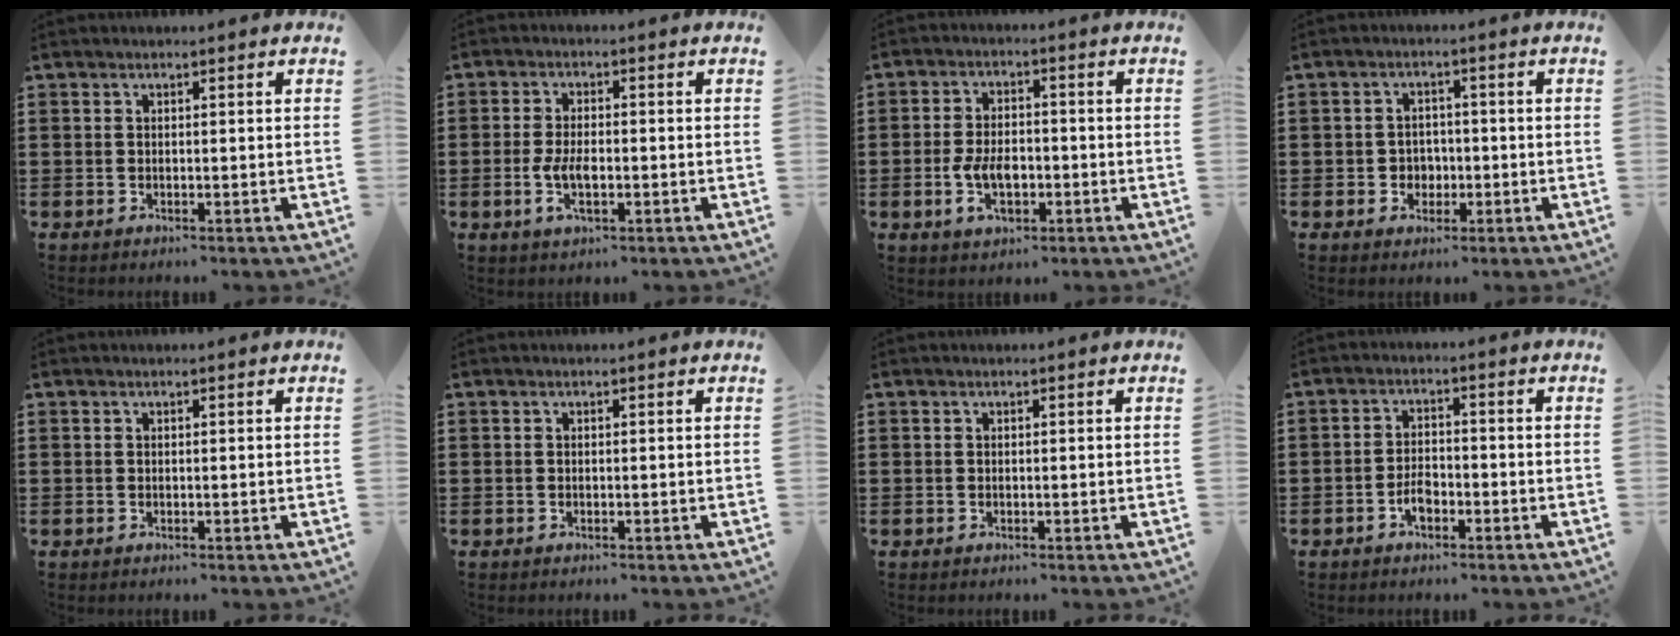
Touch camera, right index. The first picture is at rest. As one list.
[{"total": 4.8, "force": [-1.1, 2.1, 4.1], "torque": [-0.095, -0.004, -0.024]}, {"total": 5.9, "force": [-1.4, 3.5, 4.6], "torque": [-0.103, 0.001, -0.029]}, {"total": 2.9, "force": [-0.9, 2.6, 1.0], "torque": [-0.027, 0.003, -0.021]}, {"total": 0.0}, {"total": 0.0}, {"total": 0.0}, {"total": 3.2, "force": [-1.7, 1.6, 2.2], "torque": [-0.045, 0.005, -0.036]}]